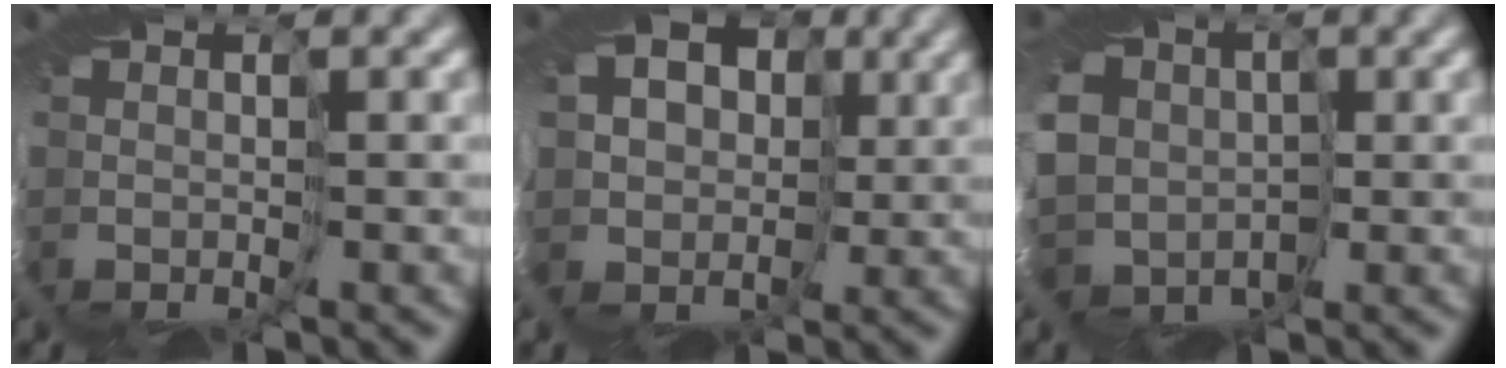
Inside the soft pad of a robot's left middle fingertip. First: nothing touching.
{"total": 10.7, "force": [3.5, 9.1, 4.4], "torque": [-0.083, 0.038, 0.041]}
{"total": 8.0, "force": [0.4, 7.3, 3.4], "torque": [-0.087, 0.000, -0.019]}